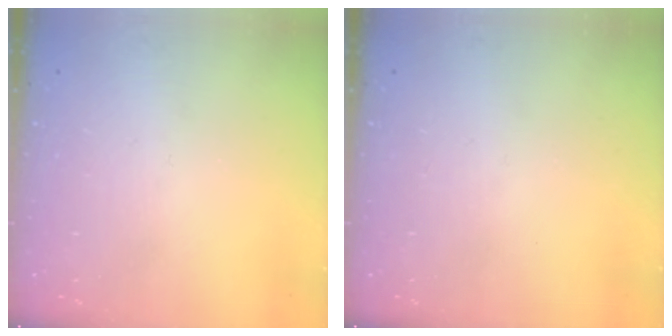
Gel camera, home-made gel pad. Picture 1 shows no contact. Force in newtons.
{"total": 0.0}